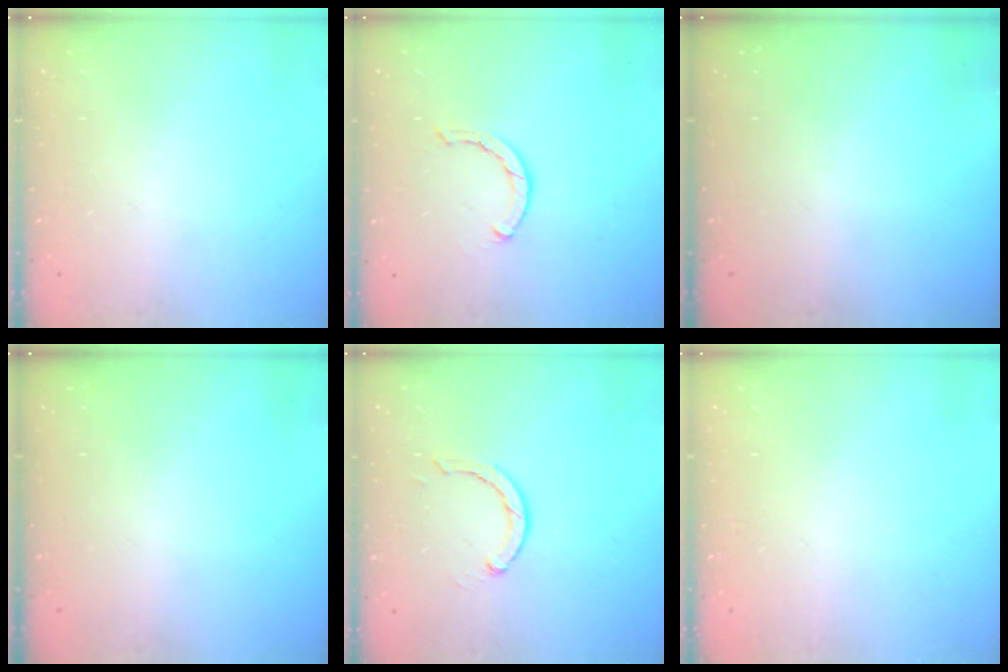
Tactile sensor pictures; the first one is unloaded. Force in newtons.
{"total": 2.1, "press": 2.1, "slide": 0.2}
{"total": 0.0}
{"total": 0.0}
{"total": 2.9, "press": 2.9, "slide": 0.4}
{"total": 2.6, "press": 2.6, "slide": 0.2}